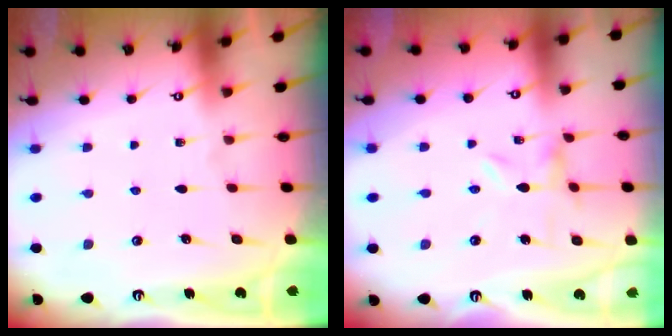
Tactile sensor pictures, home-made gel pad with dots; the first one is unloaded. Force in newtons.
{"total": 0.0}